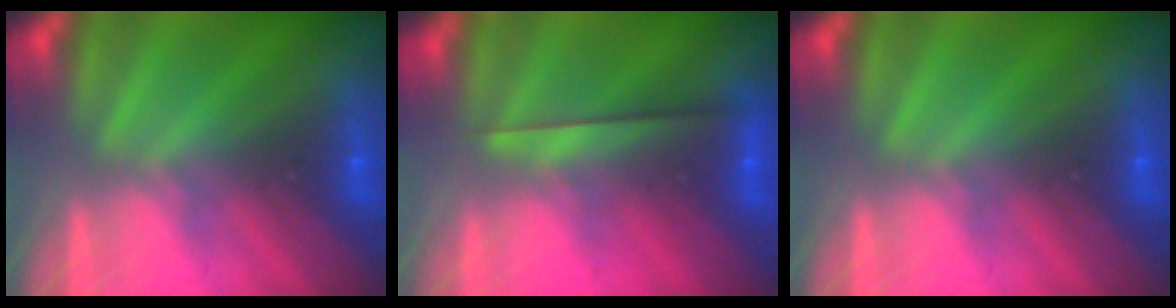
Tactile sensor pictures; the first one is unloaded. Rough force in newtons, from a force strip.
{"total": 2.2}
{"total": 0.0}